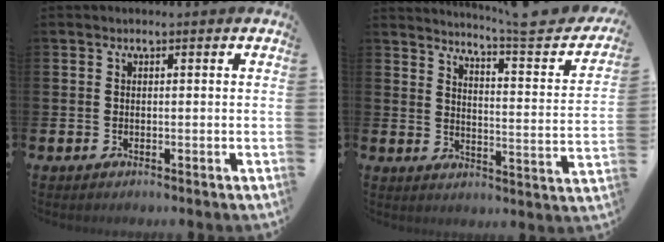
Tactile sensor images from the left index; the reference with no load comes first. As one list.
[{"total": 5.7, "force": [5.0, -0.2, 2.7], "torque": [-0.047, -0.054, 0.072]}]